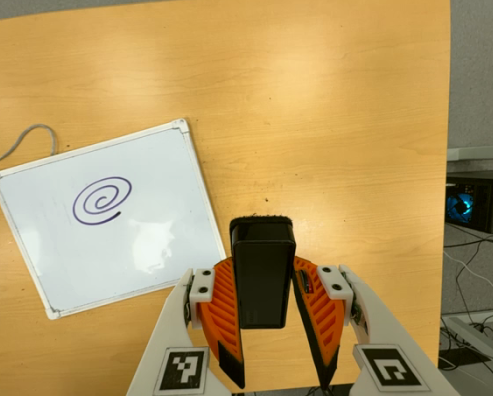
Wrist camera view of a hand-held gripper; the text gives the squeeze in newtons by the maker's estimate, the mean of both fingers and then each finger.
{"total": 6.1, "left": 4.9, "right": 7.3}